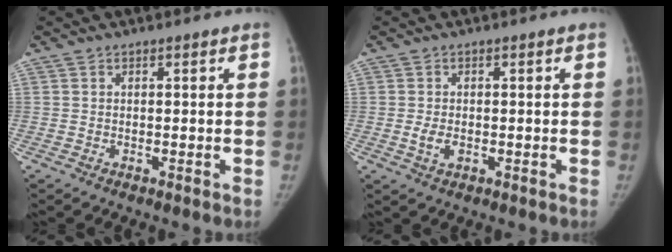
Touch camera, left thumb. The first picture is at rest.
{"total": 2.7, "force": [-0.6, 1.7, 2.1], "torque": [-0.039, 0.000, -0.010]}